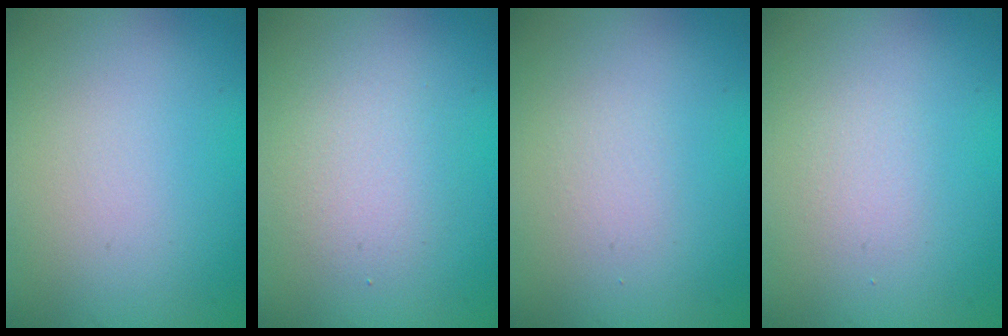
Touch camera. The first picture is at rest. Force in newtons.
{"total": 2.3, "press": 2.3, "slide": 0.2}
{"total": 0.8, "press": 0.8, "slide": 0.1}
{"total": 1.0, "press": 1.0, "slide": 0.0}